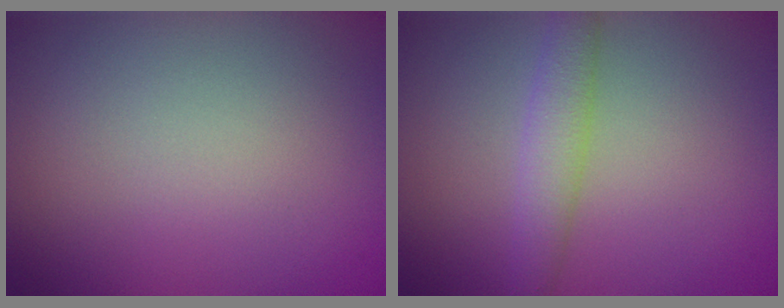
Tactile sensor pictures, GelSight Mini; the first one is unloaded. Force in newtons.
{"total": 2.6, "press": 2.6, "slide": 0.1}